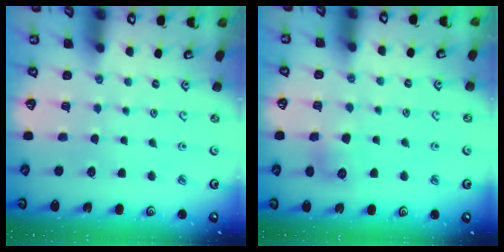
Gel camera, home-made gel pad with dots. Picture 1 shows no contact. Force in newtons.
{"total": 6.7, "press": 6.7, "slide": 0.5}